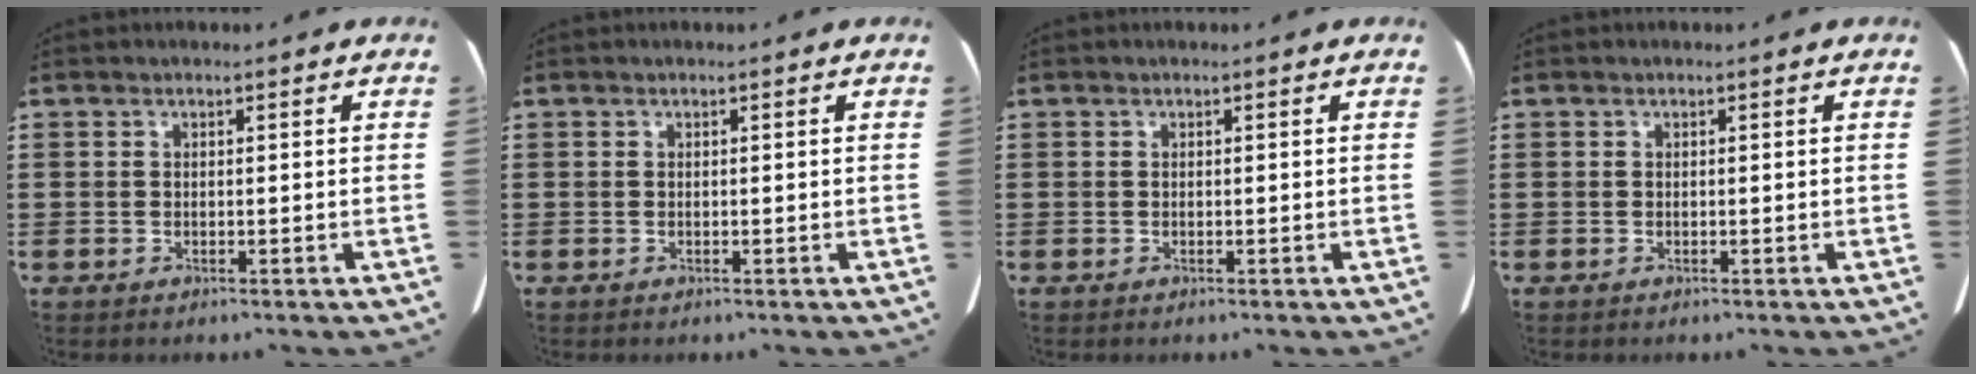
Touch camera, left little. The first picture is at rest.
{"total": 0.0}
{"total": 0.0}
{"total": 0.0}